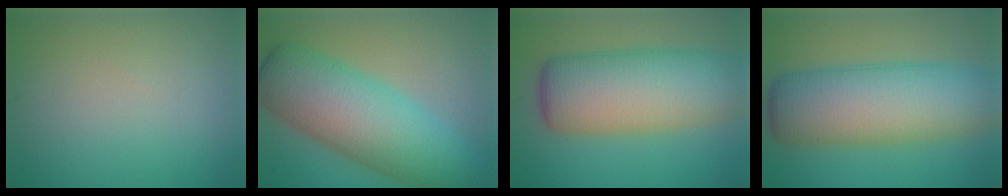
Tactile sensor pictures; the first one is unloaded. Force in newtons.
{"total": 10.8, "press": 10.8, "slide": 0.2}
{"total": 10.6, "press": 10.6, "slide": 0.6}
{"total": 10.9, "press": 10.9, "slide": 0.5}